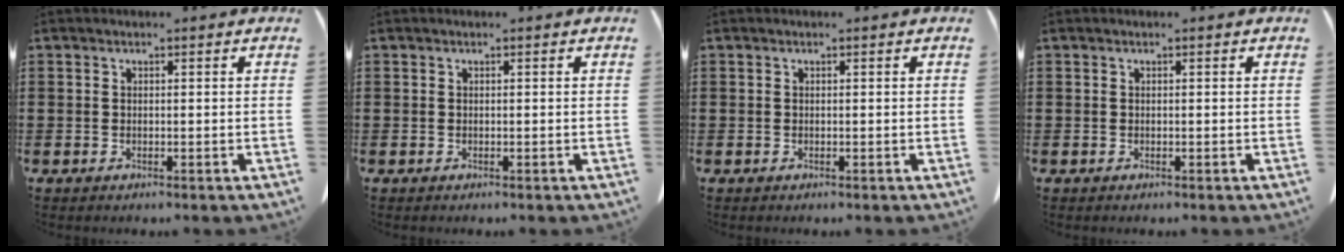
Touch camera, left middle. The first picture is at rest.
{"total": 0.0}
{"total": 0.0}
{"total": 0.0}